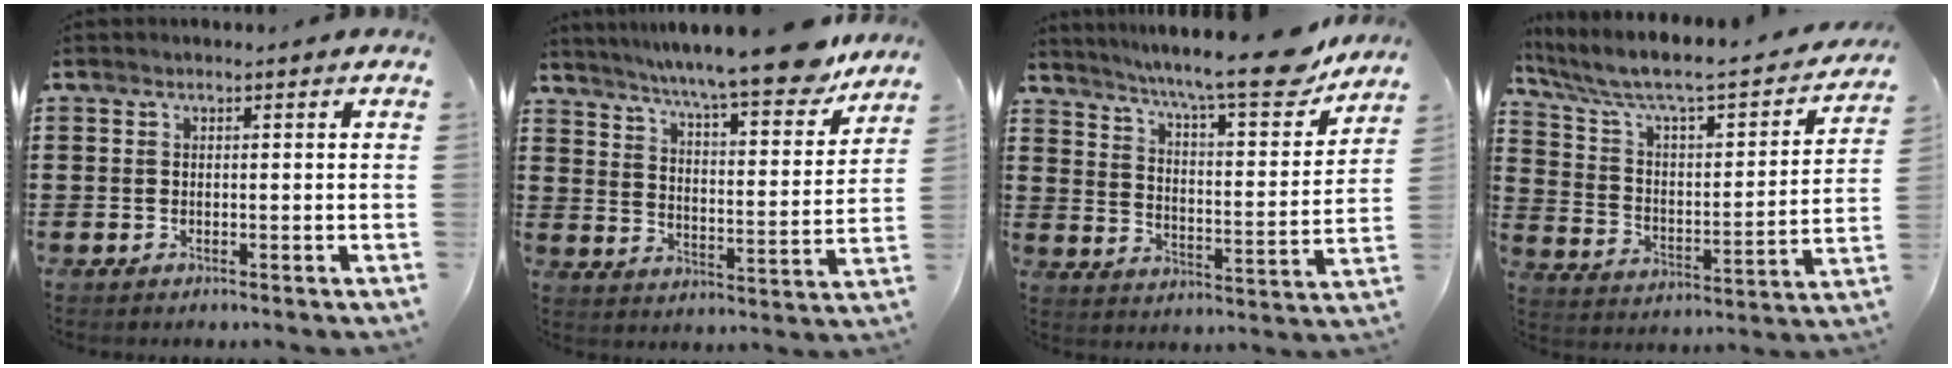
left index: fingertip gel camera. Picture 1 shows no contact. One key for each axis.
{"total": 11.1, "fx": 9.8, "fy": 0.0, "fz": 5.2, "tx": -0.110, "ty": -0.058, "tz": 0.163}
{"total": 12.5, "fx": 10.4, "fy": 1.0, "fz": 6.8, "tx": -0.133, "ty": -0.063, "tz": 0.170}
{"total": 5.8, "fx": 4.5, "fy": 1.3, "fz": 3.5, "tx": -0.091, "ty": -0.042, "tz": 0.067}